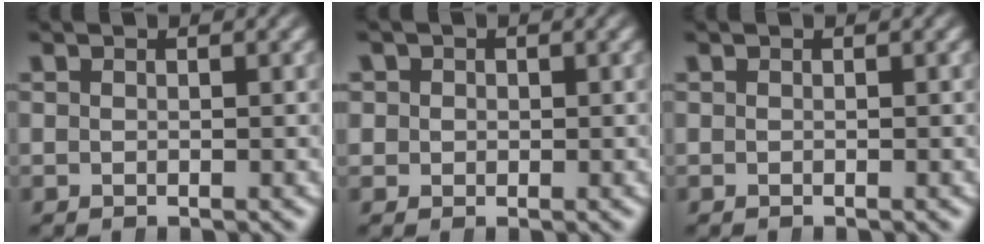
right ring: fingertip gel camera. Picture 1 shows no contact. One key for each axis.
{"total": 1.7, "fx": 0.3, "fy": 1.6, "fz": 0.4, "tx": -0.010, "ty": -0.008, "tz": 0.011}
{"total": 0.0}